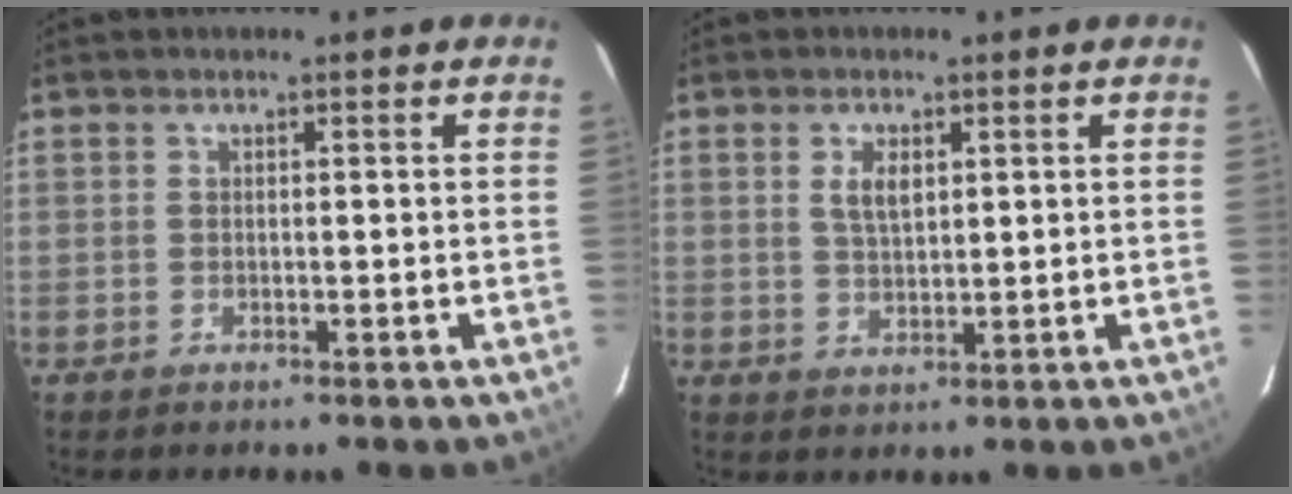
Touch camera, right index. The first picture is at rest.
{"total": 3.9, "force": [1.4, 1.9, 3.1], "torque": [-0.056, 0.002, 0.027]}